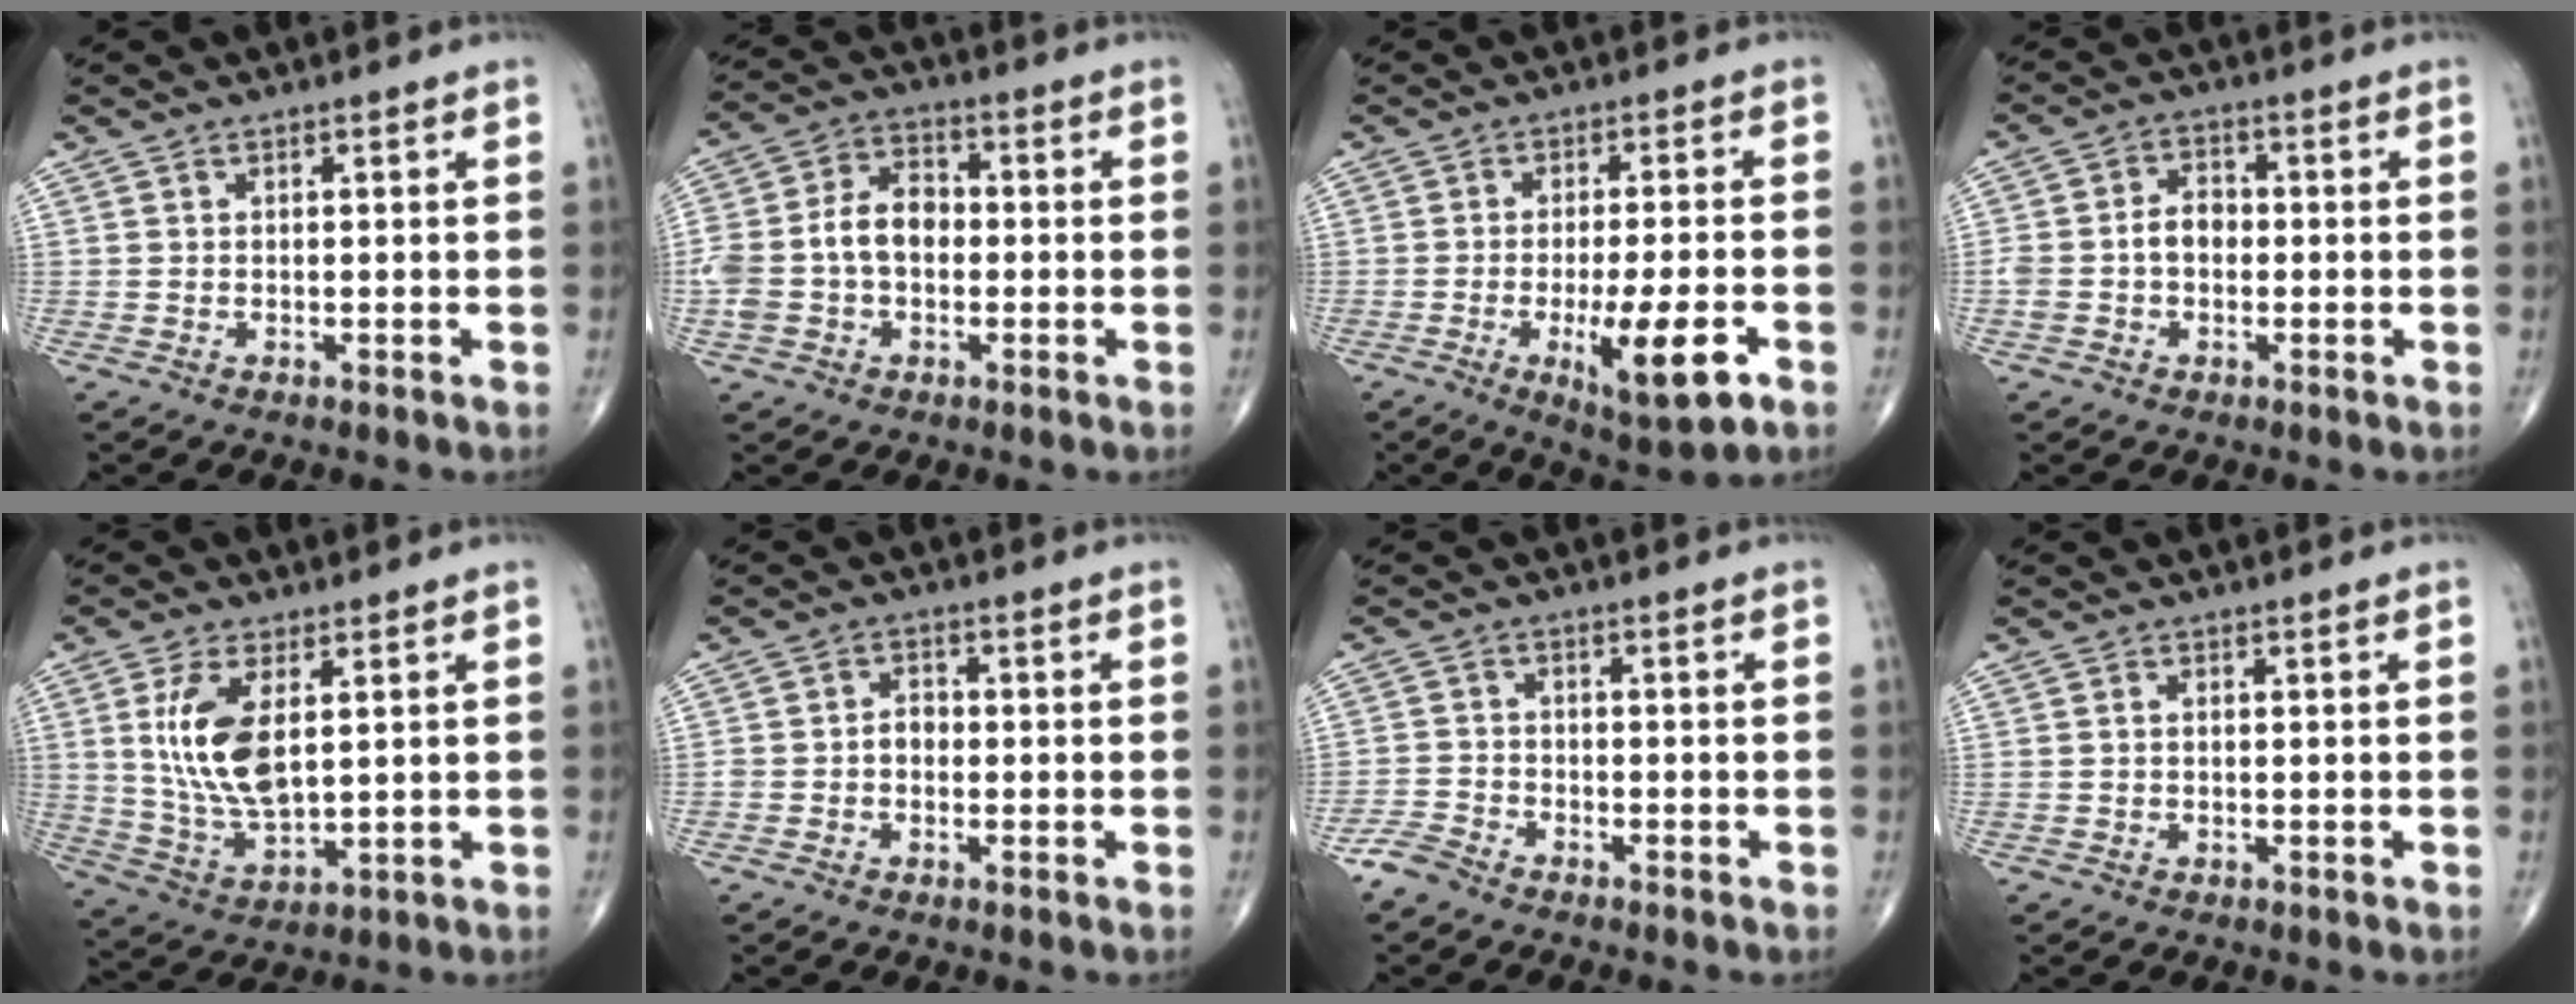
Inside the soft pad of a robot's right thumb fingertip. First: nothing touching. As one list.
[{"total": 11.1, "force": [-1.0, 7.6, 8.1], "torque": [-0.159, 0.038, -0.027]}, {"total": 11.8, "force": [-4.3, 2.8, 10.6], "torque": [-0.165, 0.000, -0.058]}, {"total": 5.5, "force": [-0.6, 3.9, 3.8], "torque": [-0.071, 0.026, -0.015]}, {"total": 12.1, "force": [2.8, 5.7, 10.2], "torque": [-0.204, -0.019, 0.065]}, {"total": 2.7, "force": [-0.7, 2.0, 1.6], "torque": [-0.015, 0.012, -0.017]}, {"total": 3.5, "force": [-3.1, 1.4, 0.9], "torque": [-0.021, 0.005, -0.068]}, {"total": 0.6, "force": [0.0, 0.4, 0.5], "torque": [-0.014, -0.001, 0.000]}]